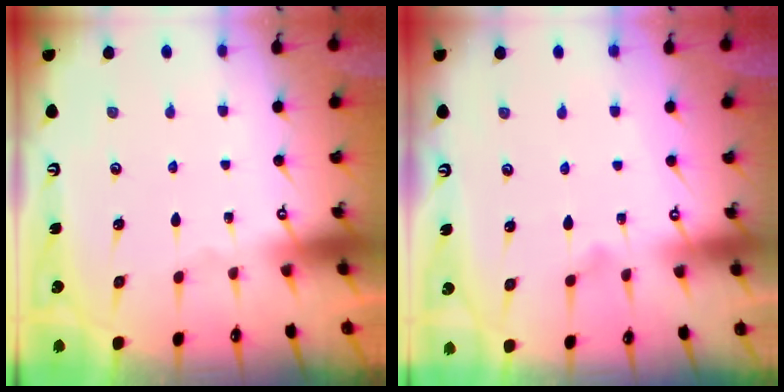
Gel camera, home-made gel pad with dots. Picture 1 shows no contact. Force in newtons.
{"total": 6.2, "press": 6.2, "slide": 0.3}